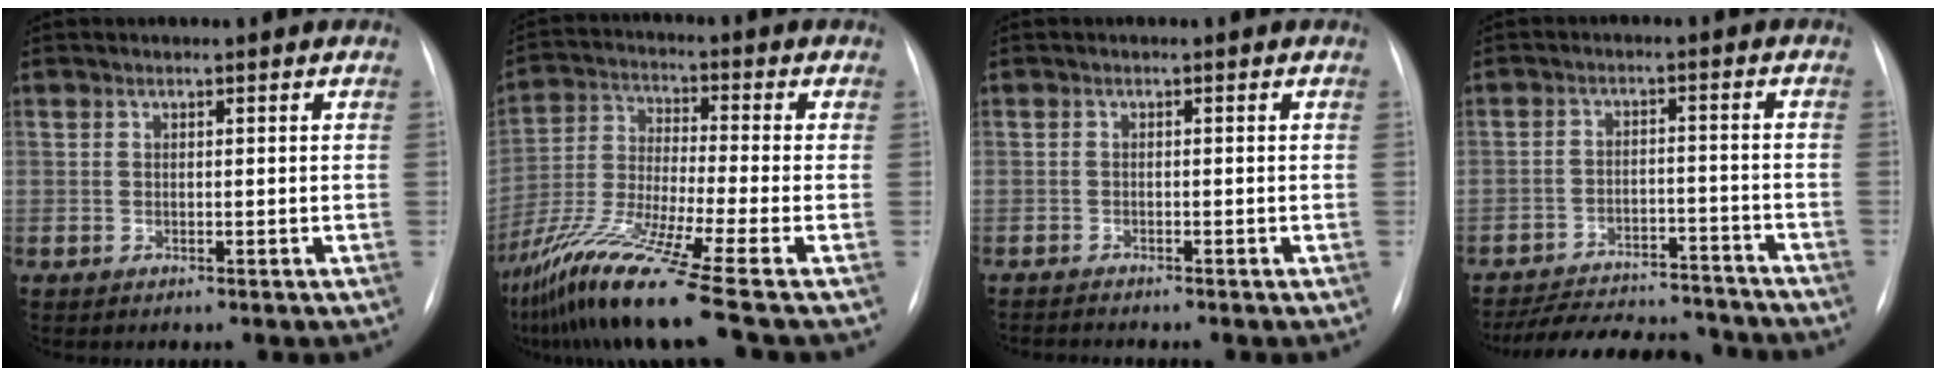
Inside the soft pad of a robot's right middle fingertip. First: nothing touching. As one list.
[{"total": 17.3, "force": [-12.5, -1.6, 11.9], "torque": [-0.267, -0.050, -0.234]}, {"total": 1.3, "force": [-1.2, -0.2, 0.0], "torque": [-0.001, -0.006, -0.022]}, {"total": 17.3, "force": [-16.0, 4.2, 5.1], "torque": [-0.103, 0.004, -0.221]}]